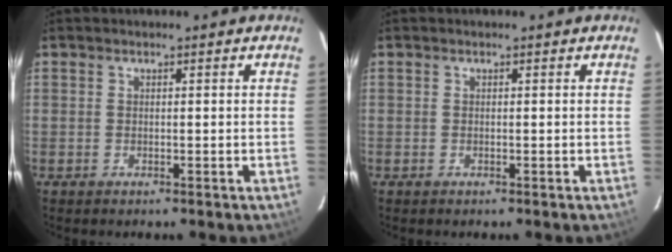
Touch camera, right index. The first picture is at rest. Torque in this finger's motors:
{"motor_torque": [0.00, 0.00, 0.00, 0.00]}